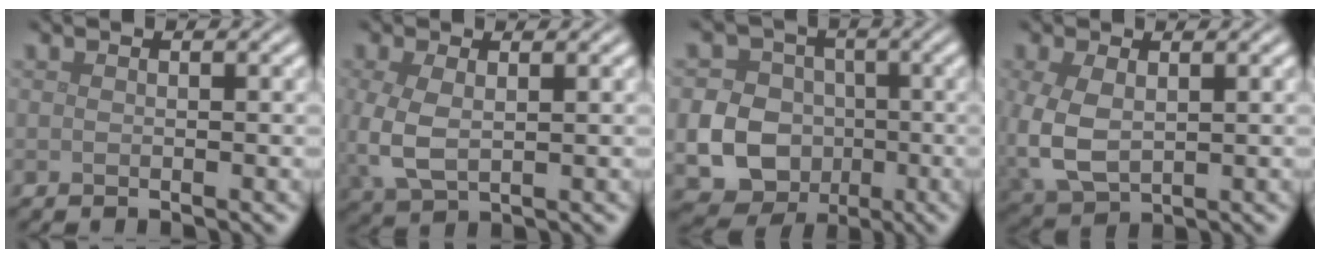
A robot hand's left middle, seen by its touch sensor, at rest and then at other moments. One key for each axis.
{"total": 4.1, "fx": -0.1, "fy": 2.4, "fz": 3.4, "tx": -0.095, "ty": -0.008, "tz": 0.003}
{"total": 10.1, "fx": -2.4, "fy": 9.1, "fz": 3.7, "tx": -0.063, "ty": -0.016, "tz": -0.065}
{"total": 5.2, "fx": -0.2, "fy": 3.4, "fz": 4.0, "tx": -0.113, "ty": -0.013, "tz": 0.007}